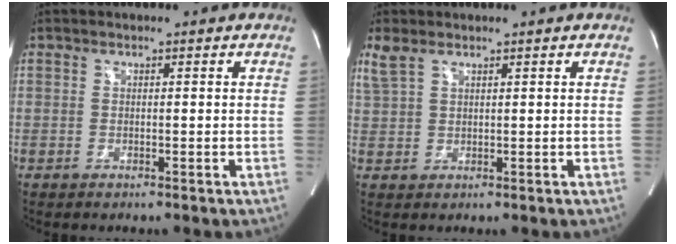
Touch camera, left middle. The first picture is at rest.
{"total": 3.4, "force": [2.4, 1.3, 2.0], "torque": [-0.063, 0.021, 0.063]}